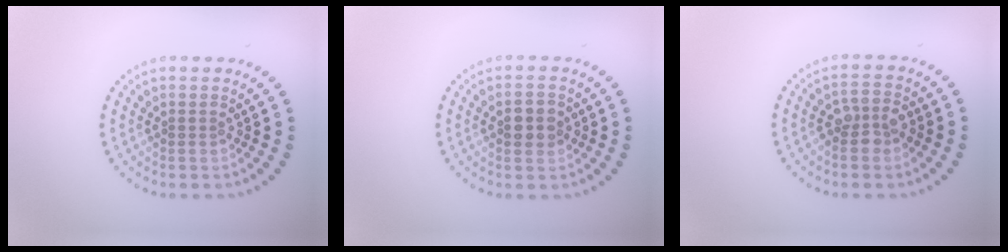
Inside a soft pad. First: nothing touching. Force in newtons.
{"total": 2.2, "press": 2.2, "slide": 0.2}
{"total": 2.7, "press": 2.6, "slide": 0.8}